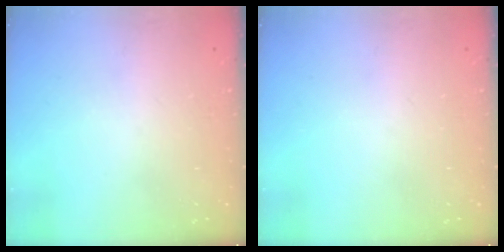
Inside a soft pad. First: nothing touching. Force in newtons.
{"total": 0.0}